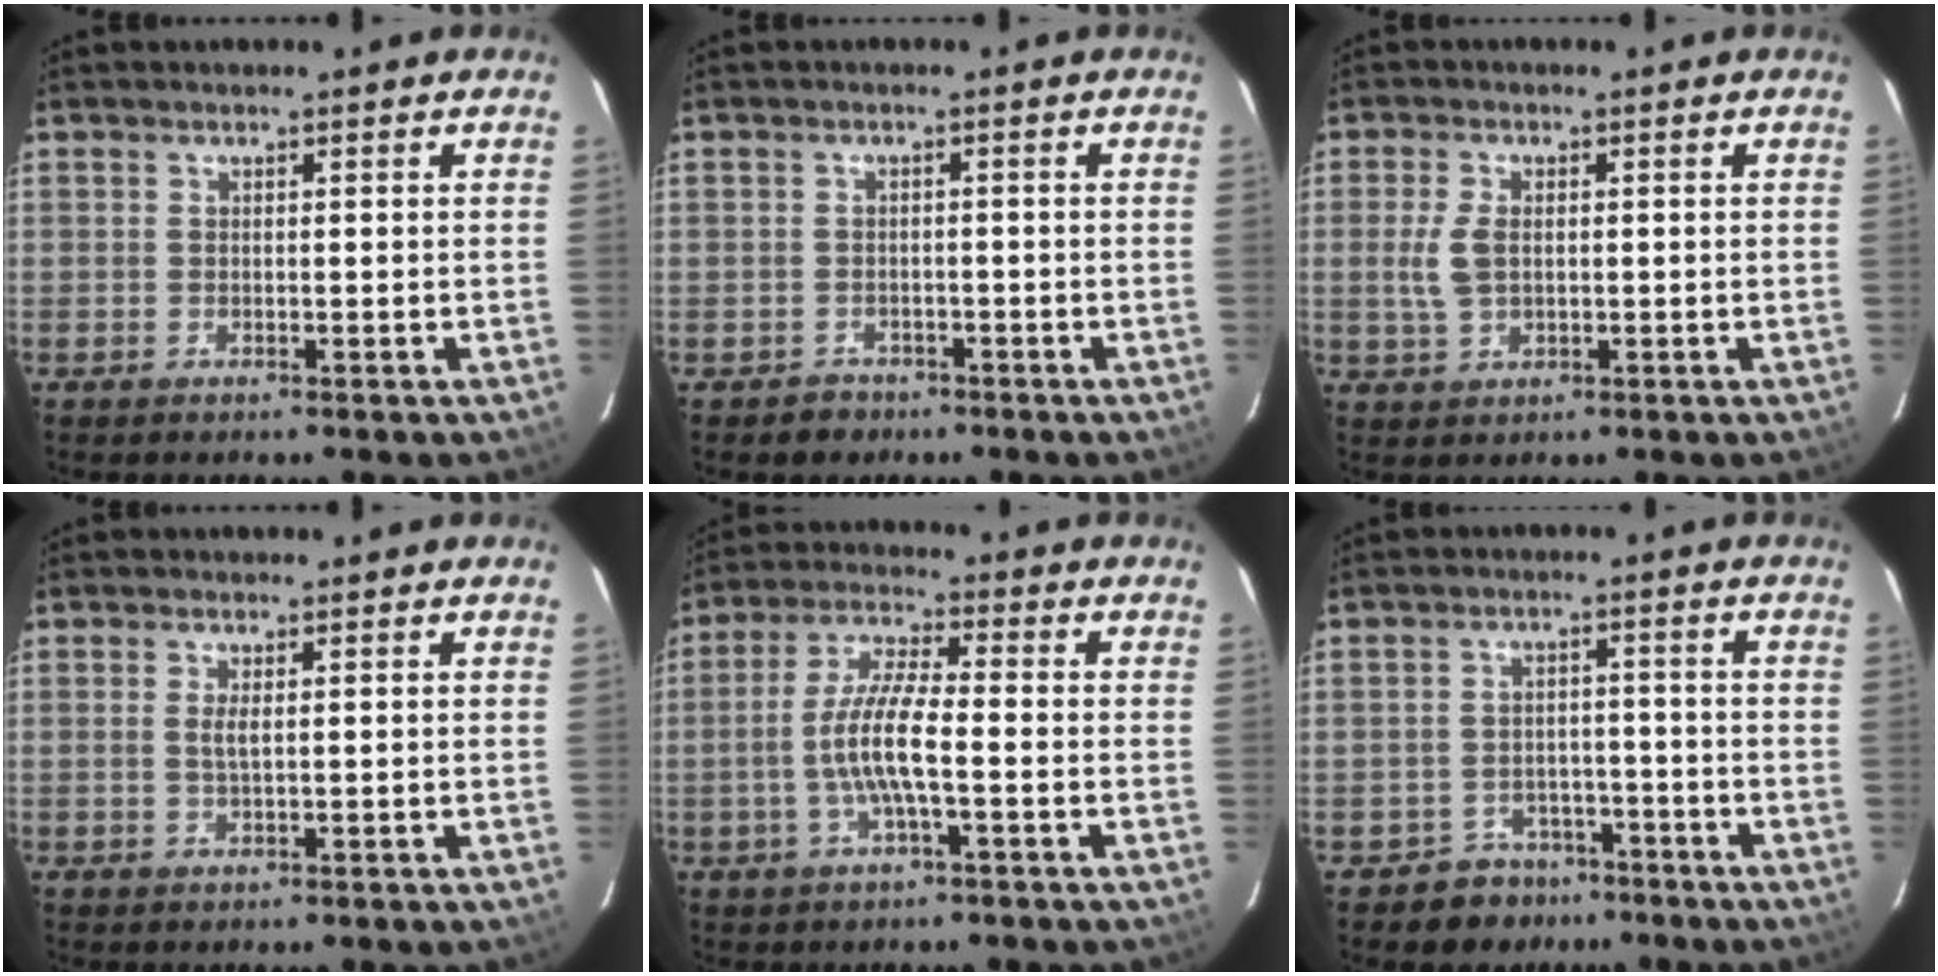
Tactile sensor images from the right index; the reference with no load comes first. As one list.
[{"total": 3.2, "force": [-1.8, 2.6, 0.0], "torque": [-0.003, 0.014, -0.024]}, {"total": 4.8, "force": [0.1, 2.9, 3.8], "torque": [-0.085, 0.003, 0.005]}, {"total": 1.6, "force": [0.2, 0.3, 1.6], "torque": [-0.031, 0.000, 0.003]}, {"total": 9.0, "force": [-2.2, 1.3, 8.7], "torque": [-0.177, 0.004, -0.043]}, {"total": 6.3, "force": [-4.3, 4.6, -0.3], "torque": [-0.004, 0.035, -0.060]}]